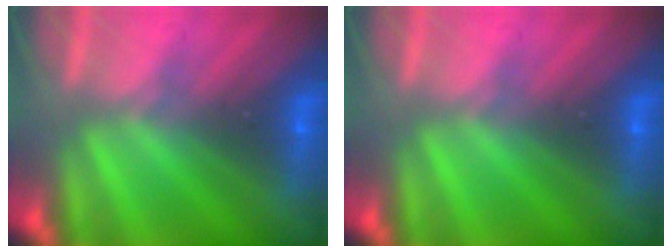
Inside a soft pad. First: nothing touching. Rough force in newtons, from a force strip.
{"total": 0.0}